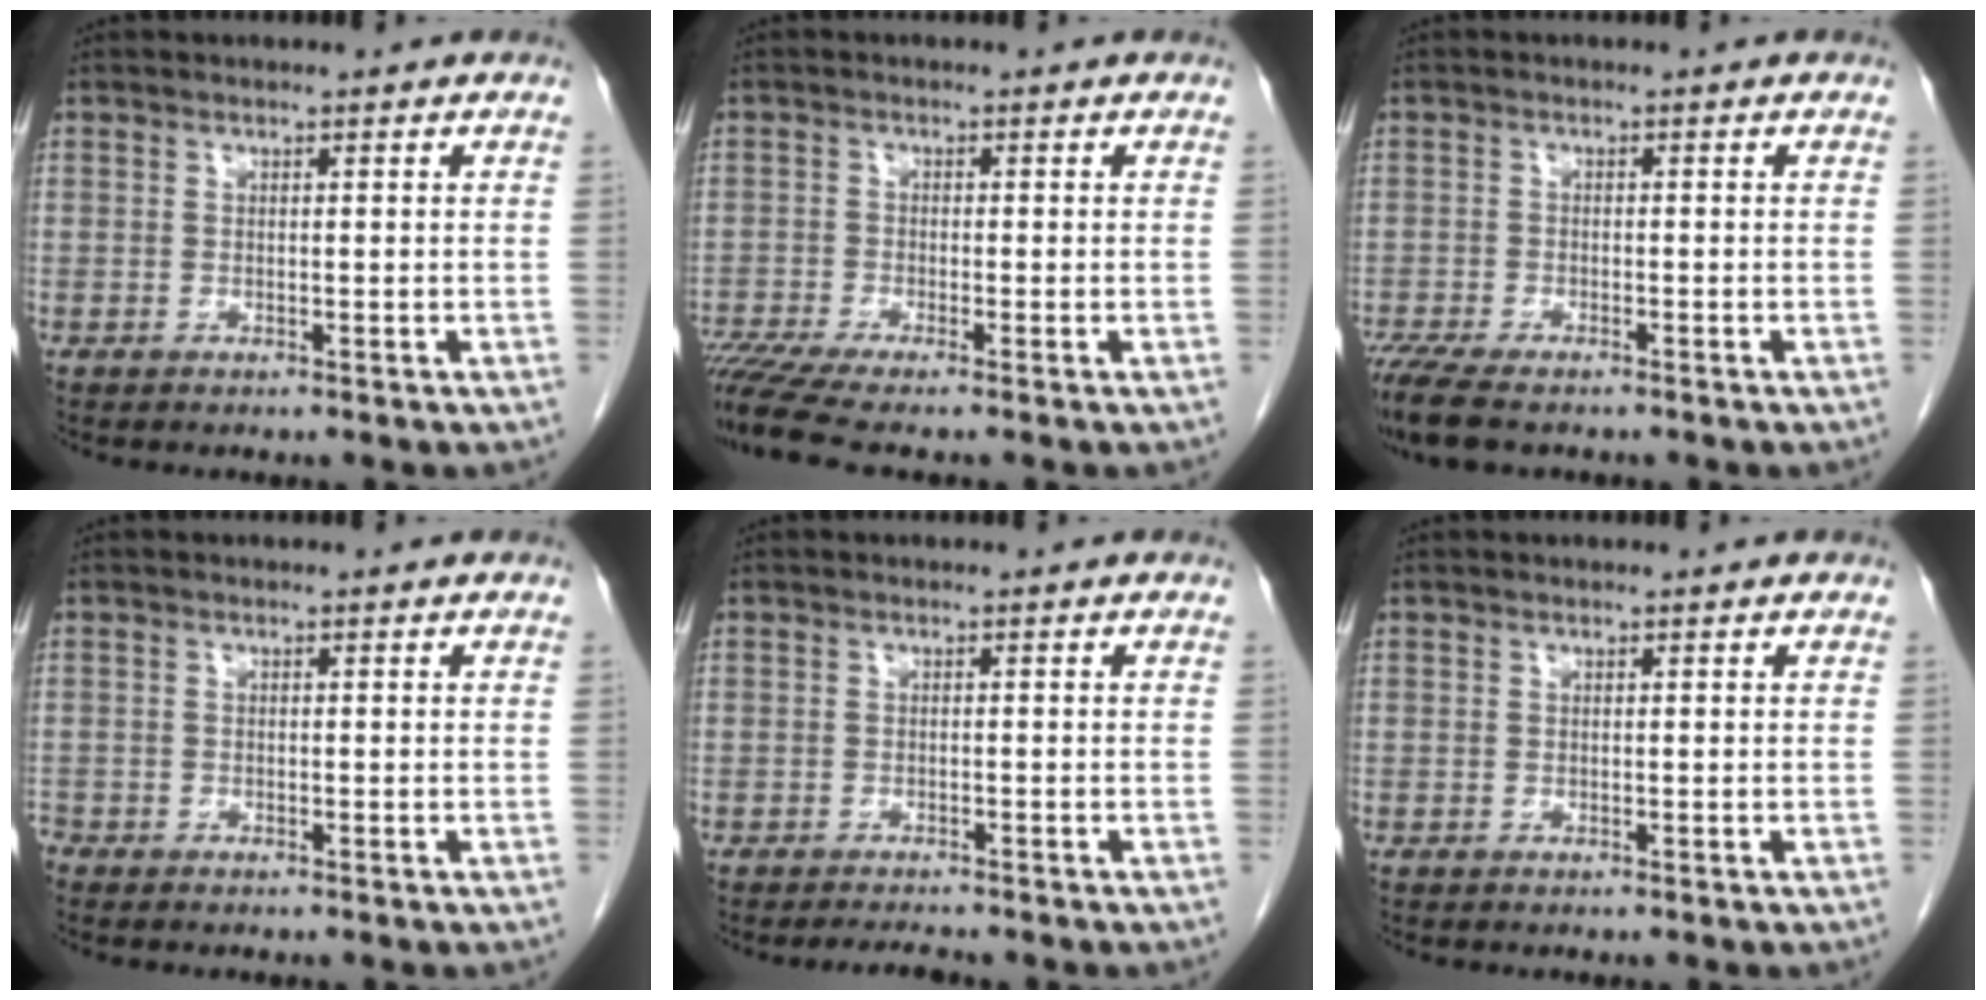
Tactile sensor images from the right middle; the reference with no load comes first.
{"total": 6.6, "force": [-5.4, -0.5, 3.7], "torque": [-0.072, -0.016, -0.096]}
{"total": 7.7, "force": [-6.1, 2.1, 4.3], "torque": [-0.080, -0.016, -0.101]}
{"total": 0.9, "force": [-0.9, 0.3, 0.1], "torque": [-0.002, -0.001, -0.017]}
{"total": 2.2, "force": [-2.1, 0.0, 0.6], "torque": [-0.012, -0.007, -0.030]}
{"total": 0.0}